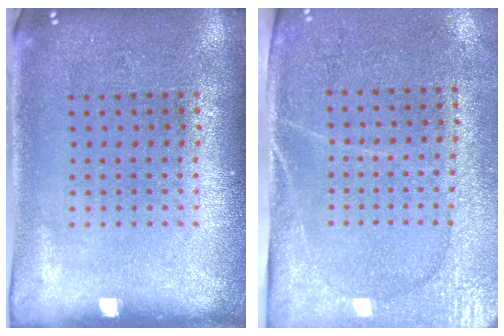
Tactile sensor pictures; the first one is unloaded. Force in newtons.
{"total": 2.9, "press": 2.5, "slide": 1.4}